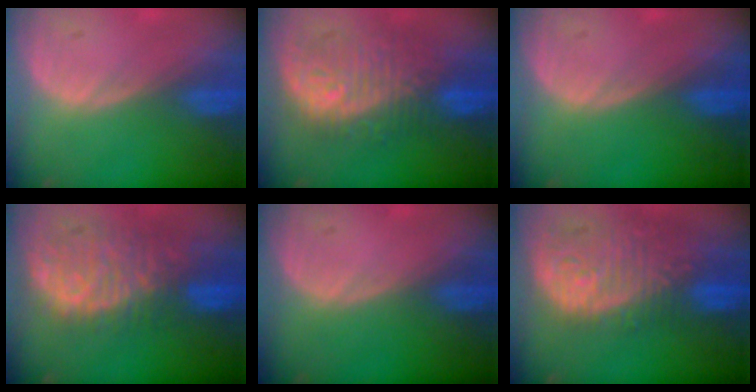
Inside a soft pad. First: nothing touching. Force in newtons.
{"total": 10.4, "press": 10.1, "slide": 2.6}
{"total": 0.0}
{"total": 11.4, "press": 9.8, "slide": 5.9}
{"total": 0.0}
{"total": 13.5, "press": 11.4, "slide": 7.3}